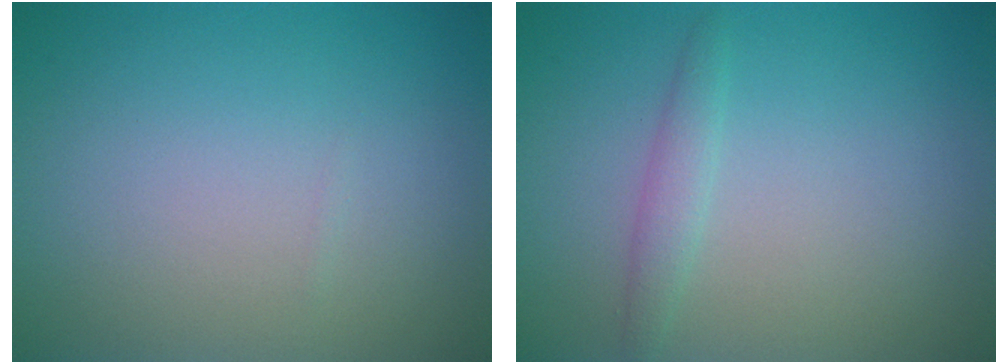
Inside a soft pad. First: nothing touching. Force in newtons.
{"total": 1.3, "press": 1.3, "slide": 0.0}